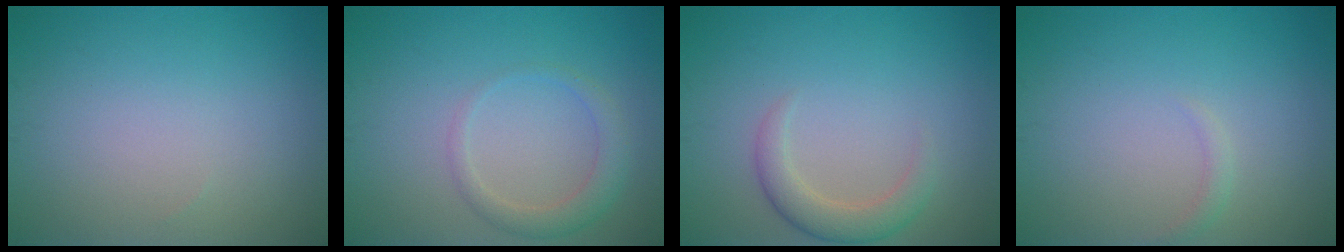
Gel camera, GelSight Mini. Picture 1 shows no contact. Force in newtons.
{"total": 2.2, "press": 2.2, "slide": 0.3}
{"total": 2.7, "press": 2.7, "slide": 0.2}
{"total": 0.8, "press": 0.8, "slide": 0.0}